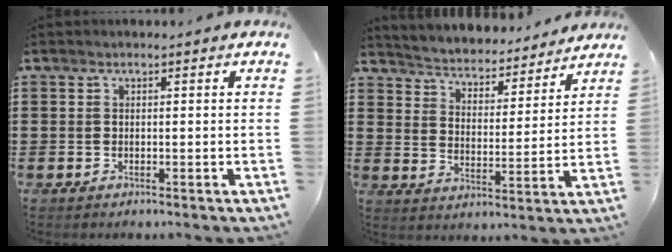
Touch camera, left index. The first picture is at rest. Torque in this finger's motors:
{"motor_torque": [1.24, -0.89, 0.58, 0.13]}